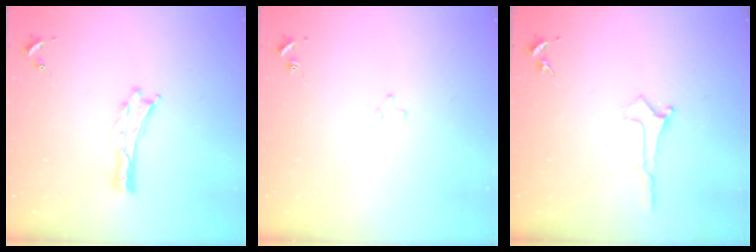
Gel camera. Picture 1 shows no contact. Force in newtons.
{"total": 1.2, "press": 1.2, "slide": 0.2}
{"total": 0.0}